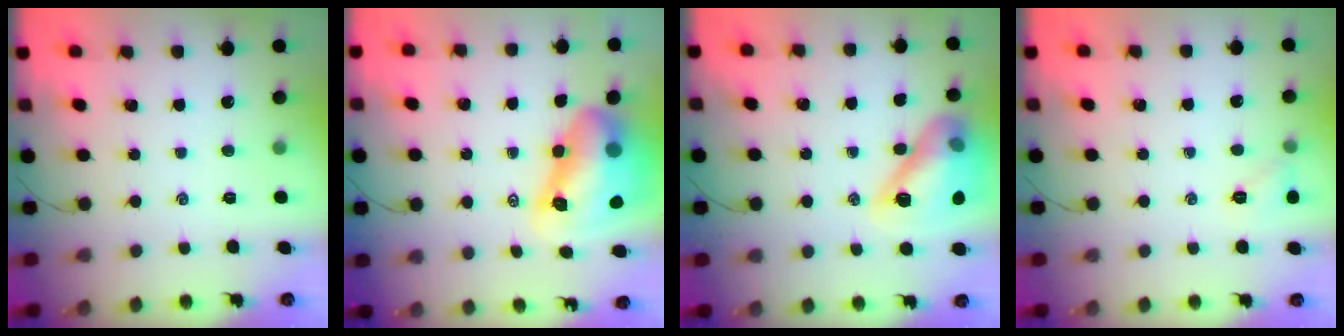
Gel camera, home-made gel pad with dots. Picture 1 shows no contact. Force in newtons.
{"total": 14.4, "press": 13.8, "slide": 4.1}
{"total": 16.2, "press": 16.1, "slide": 2.0}
{"total": 5.5, "press": 5.3, "slide": 1.6}